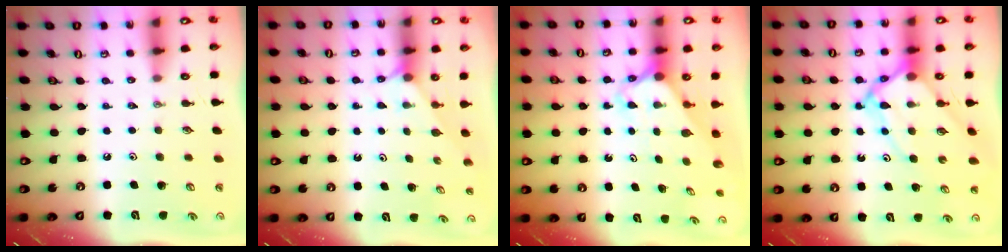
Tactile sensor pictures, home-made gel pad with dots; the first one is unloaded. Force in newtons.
{"total": 1.5, "press": 1.4, "slide": 0.2}
{"total": 2.3, "press": 2.3, "slide": 0.2}
{"total": 10.6, "press": 10.5, "slide": 1.0}